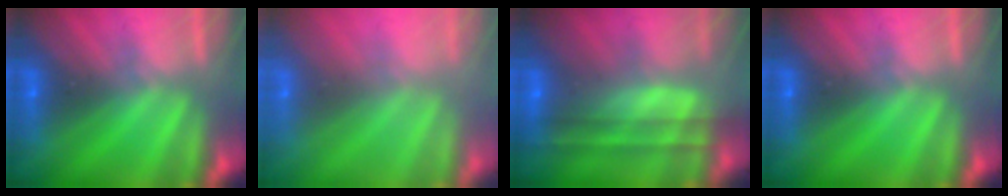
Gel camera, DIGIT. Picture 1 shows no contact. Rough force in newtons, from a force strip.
{"total": 8.0}
{"total": 9.0}
{"total": 0.0}